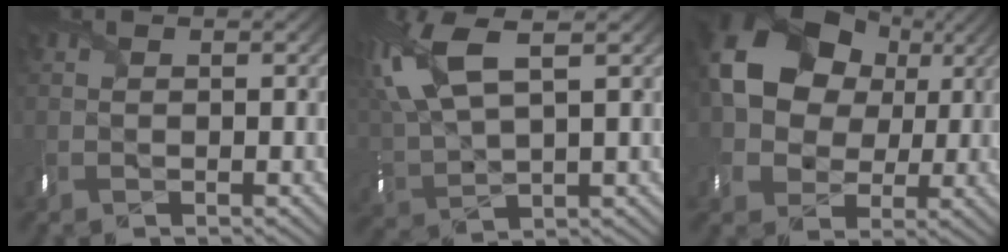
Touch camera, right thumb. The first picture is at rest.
{"total": 11.3, "force": [5.2, 4.4, 9.1], "torque": [-0.242, 0.017, 0.101]}
{"total": 14.5, "force": [3.2, 11.3, 8.6], "torque": [-0.180, 0.014, 0.051]}